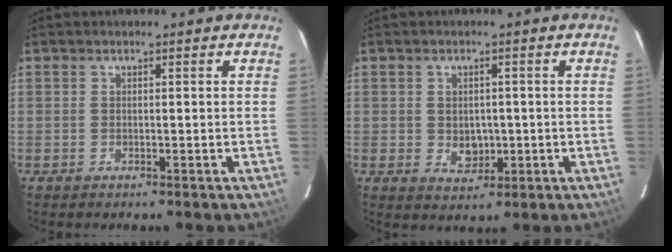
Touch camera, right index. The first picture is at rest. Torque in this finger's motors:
{"motor_torque": [0.41, 0.18, 0.05, 0.04]}